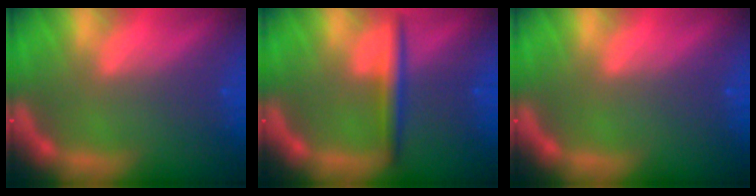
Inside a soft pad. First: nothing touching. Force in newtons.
{"total": 3.0}
{"total": 0.0}